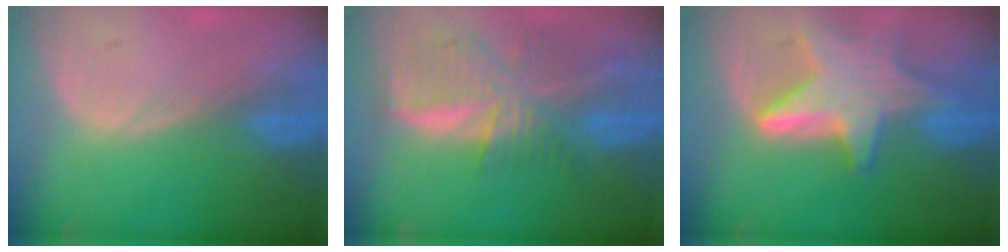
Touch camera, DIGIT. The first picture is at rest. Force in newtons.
{"total": 9.3, "press": 8.2, "slide": 4.5}
{"total": 9.0, "press": 9.0, "slide": 0.7}